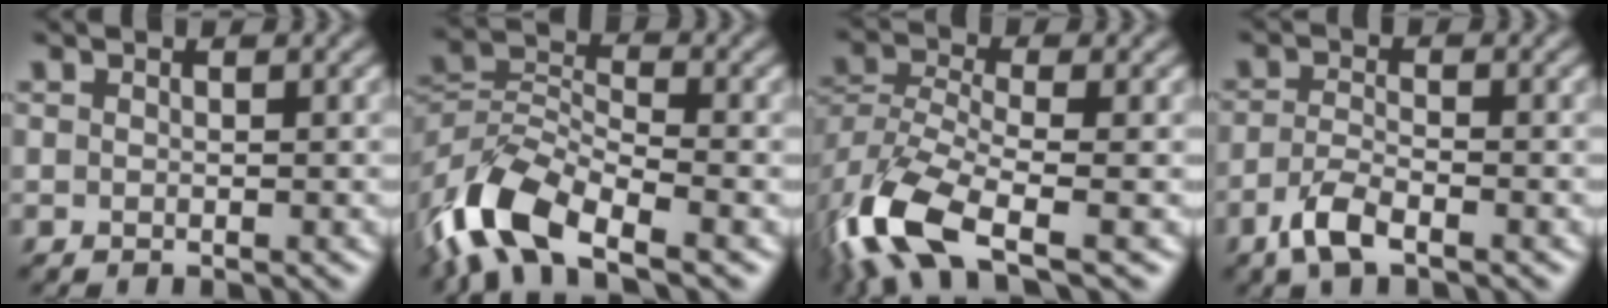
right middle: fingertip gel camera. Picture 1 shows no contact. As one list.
[{"total": 9.1, "force": [-5.9, 4.1, 5.5], "torque": [-0.114, 0.002, -0.127]}, {"total": 9.6, "force": [-5.6, 3.9, 6.8], "torque": [-0.153, -0.009, -0.115]}, {"total": 3.1, "force": [-2.2, 1.0, 2.0], "torque": [-0.053, -0.001, -0.049]}]